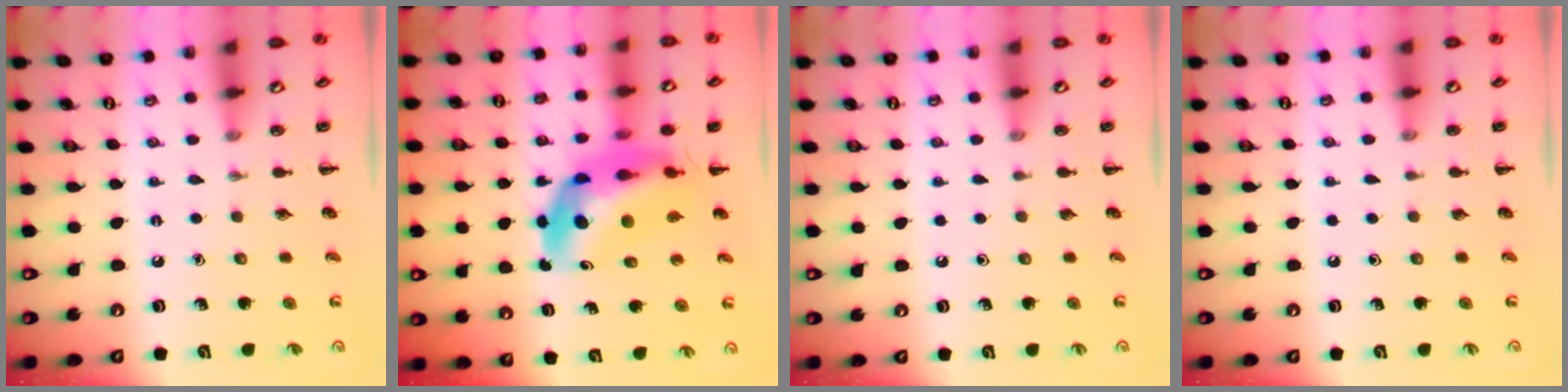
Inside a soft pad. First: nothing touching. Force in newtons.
{"total": 13.4, "press": 12.8, "slide": 3.9}
{"total": 0.0}
{"total": 0.0}